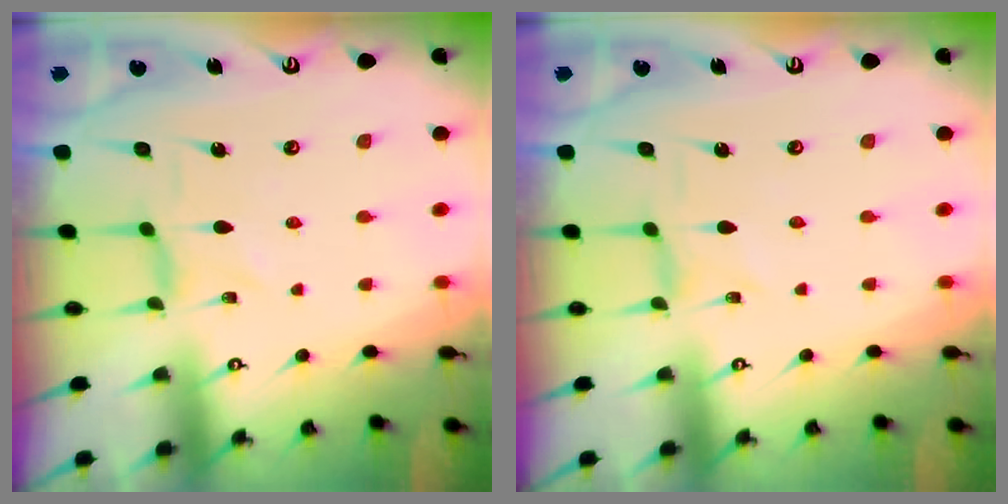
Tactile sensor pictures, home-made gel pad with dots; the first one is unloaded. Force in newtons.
{"total": 0.5, "press": 0.5, "slide": 0.0}